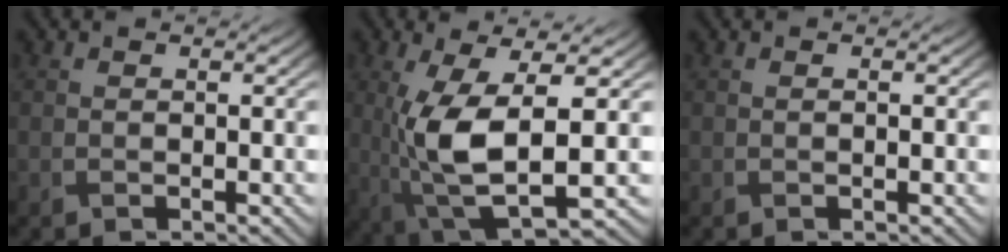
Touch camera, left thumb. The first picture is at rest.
{"total": 10.2, "force": [-0.3, 3.5, 9.6], "torque": [-0.203, -0.009, 0.001]}
{"total": 0.6, "force": [0.0, 0.1, 0.6], "torque": [-0.011, 0.000, 0.000]}